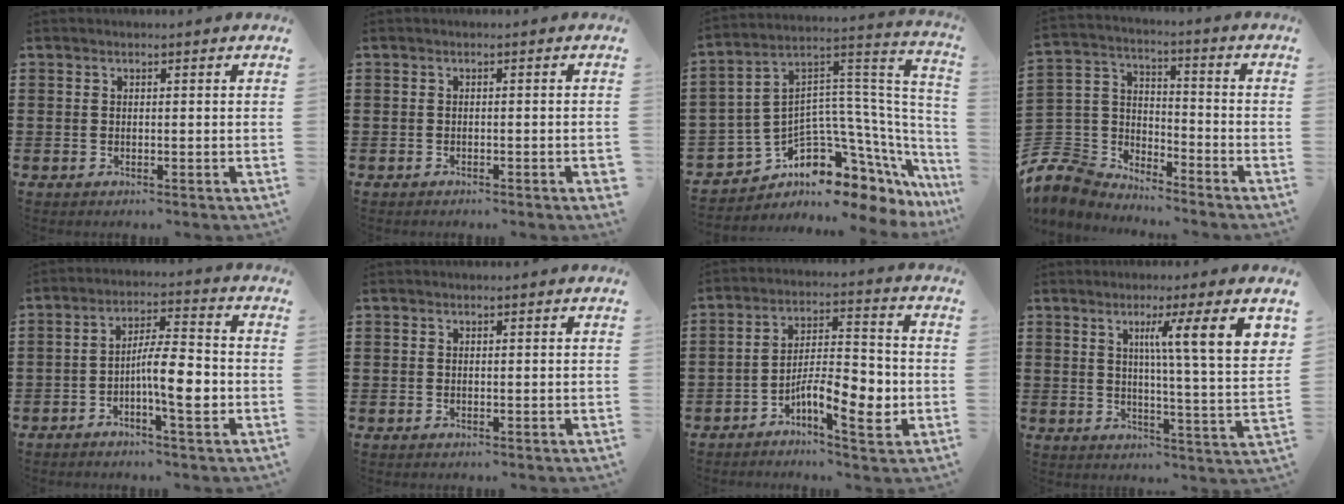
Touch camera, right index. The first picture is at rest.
{"total": 1.1, "force": [-0.9, 0.0, 0.6], "torque": [-0.010, -0.003, -0.018]}
{"total": 6.6, "force": [-3.4, 4.4, 3.5], "torque": [-0.088, -0.036, -0.068]}
{"total": 6.1, "force": [-4.9, 3.6, 0.6], "torque": [-0.065, -0.009, -0.108]}
{"total": 7.9, "force": [-2.1, 1.8, 7.4], "torque": [-0.125, -0.002, -0.040]}
{"total": 0.0}
{"total": 8.6, "force": [-3.6, 3.0, 7.2], "torque": [-0.126, 0.008, -0.063]}
{"total": 8.7, "force": [4.0, -0.3, 7.8], "torque": [-0.135, -0.018, 0.057]}